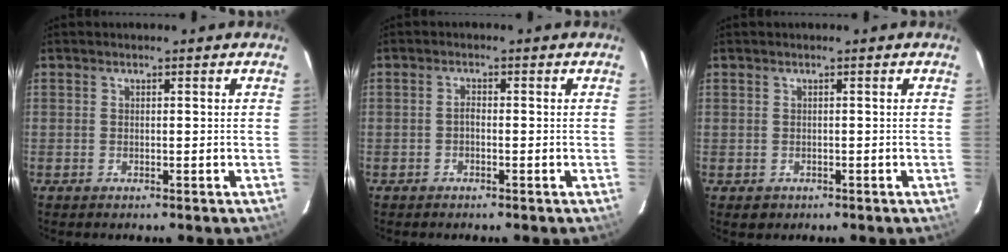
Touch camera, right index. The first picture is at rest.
{"total": 1.0, "force": [-0.6, 0.5, 0.7], "torque": [-0.013, 0.006, -0.012]}
{"total": 1.7, "force": [-0.4, 1.7, 0.2], "torque": [-0.002, 0.000, 0.000]}